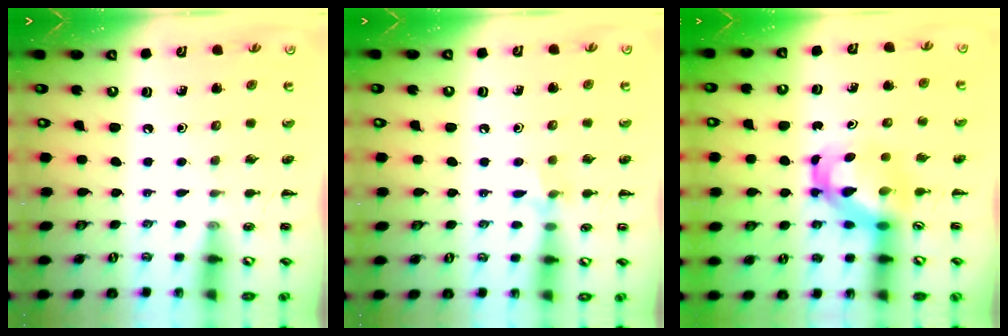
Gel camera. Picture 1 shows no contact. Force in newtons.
{"total": 6.3, "press": 6.1, "slide": 1.5}
{"total": 5.4, "press": 5.2, "slide": 1.3}